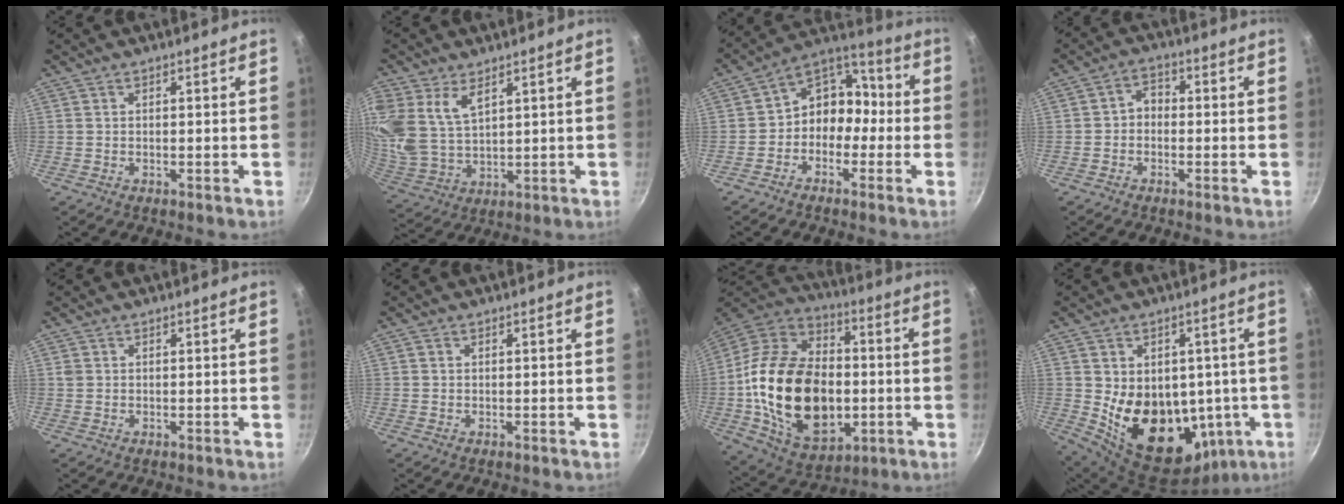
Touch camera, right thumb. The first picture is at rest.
{"total": 14.4, "force": [6.9, 8.9, 8.9], "torque": [-0.206, -0.015, 0.151]}
{"total": 10.1, "force": [-2.3, 8.3, 5.3], "torque": [-0.031, 0.057, -0.060]}
{"total": 3.6, "force": [-0.7, 2.9, 2.1], "torque": [-0.019, 0.018, -0.022]}
{"total": 0.9, "force": [0.2, 0.8, 0.3], "torque": [-0.005, 0.004, 0.003]}
{"total": 0.6, "force": [0.2, 0.5, 0.2], "torque": [-0.002, 0.002, 0.001]}
{"total": 28.4, "force": [-2.9, 18.6, 21.3], "torque": [-0.355, 0.022, -0.045]}
{"total": 19.6, "force": [-1.0, 14.5, 13.2], "torque": [-0.177, -0.013, 0.015]}